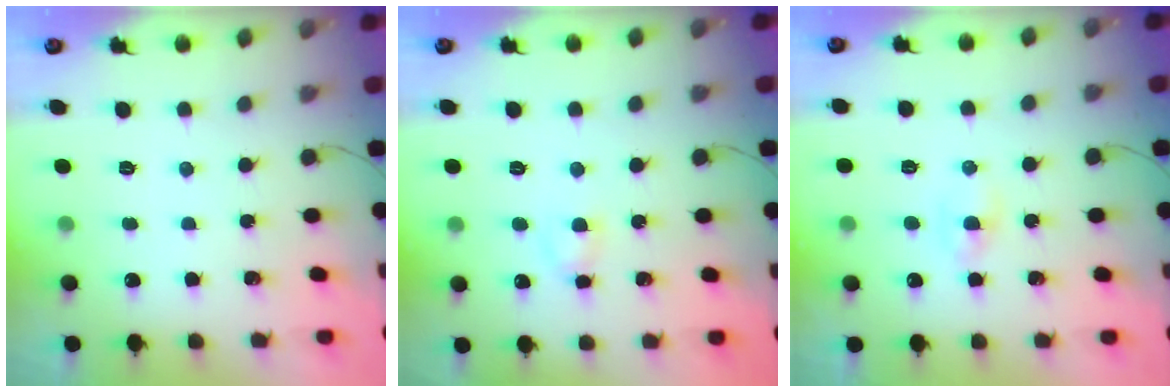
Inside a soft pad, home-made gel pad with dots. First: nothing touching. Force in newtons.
{"total": 3.6, "press": 3.4, "slide": 1.3}
{"total": 1.2, "press": 1.0, "slide": 0.6}